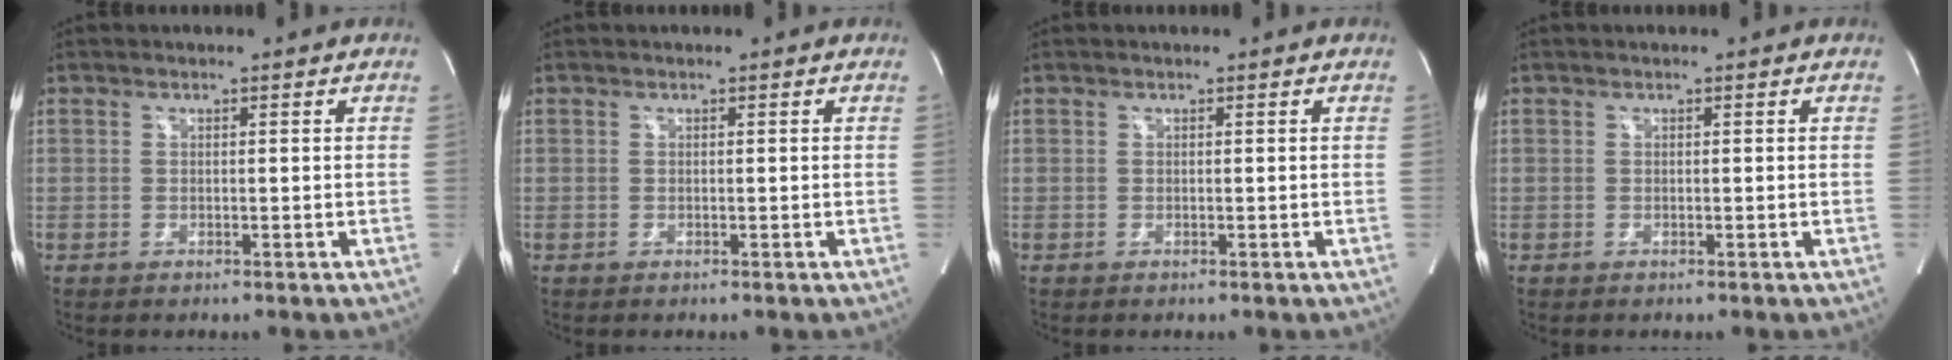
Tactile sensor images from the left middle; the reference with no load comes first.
{"total": 0.0}
{"total": 0.0}
{"total": 0.0}